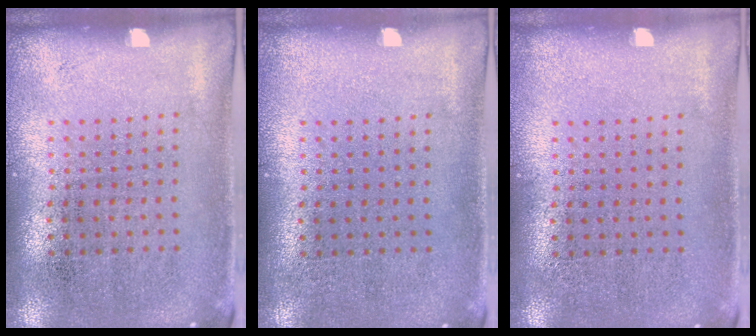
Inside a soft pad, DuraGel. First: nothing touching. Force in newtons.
{"total": 0.0}
{"total": 0.0}